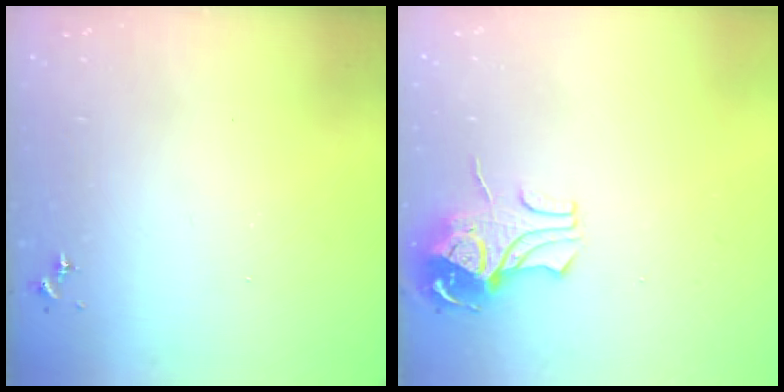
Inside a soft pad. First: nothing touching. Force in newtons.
{"total": 9.3, "press": 9.3, "slide": 1.2}